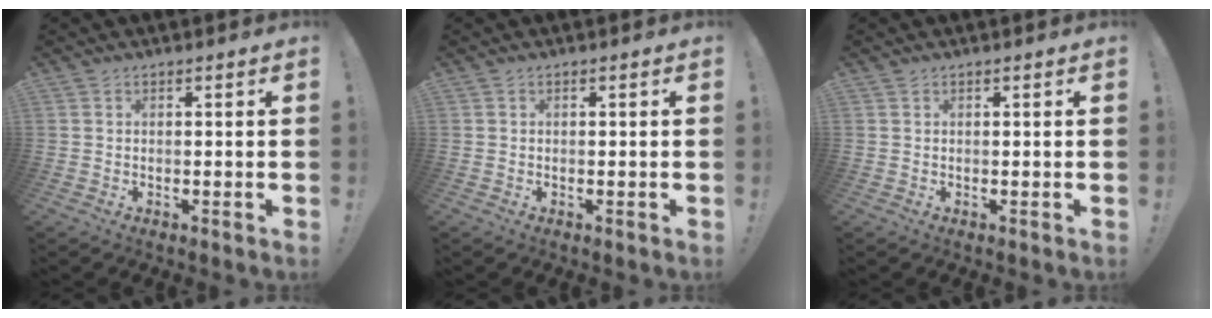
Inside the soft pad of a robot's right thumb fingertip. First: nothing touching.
{"total": 0.0}
{"total": 0.0}